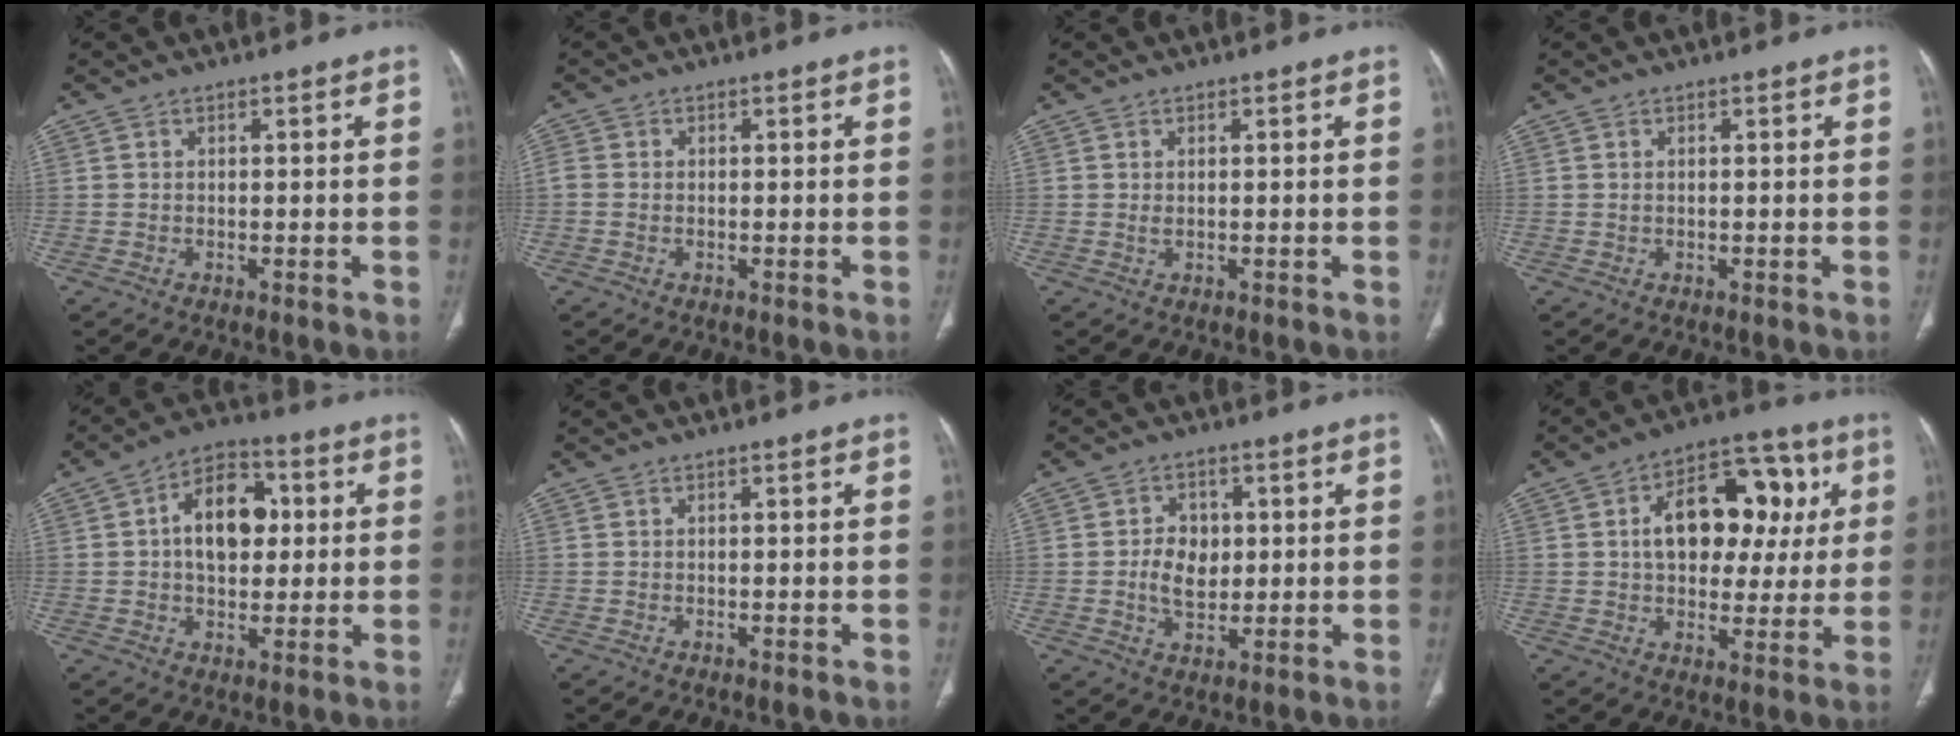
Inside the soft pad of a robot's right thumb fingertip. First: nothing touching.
{"total": 1.7, "force": [-0.3, 1.2, 1.1], "torque": [-0.032, 0.003, -0.006]}
{"total": 0.7, "force": [0.1, 0.2, 0.6], "torque": [-0.018, -0.001, 0.006]}
{"total": 0.0}
{"total": 12.8, "force": [1.8, 8.4, 9.5], "torque": [-0.117, 0.017, 0.022]}
{"total": 0.0}
{"total": 6.4, "force": [0.3, 4.7, 4.4], "torque": [-0.054, -0.004, 0.007]}
{"total": 17.7, "force": [3.7, 11.6, 12.9], "torque": [-0.139, 0.023, 0.055]}